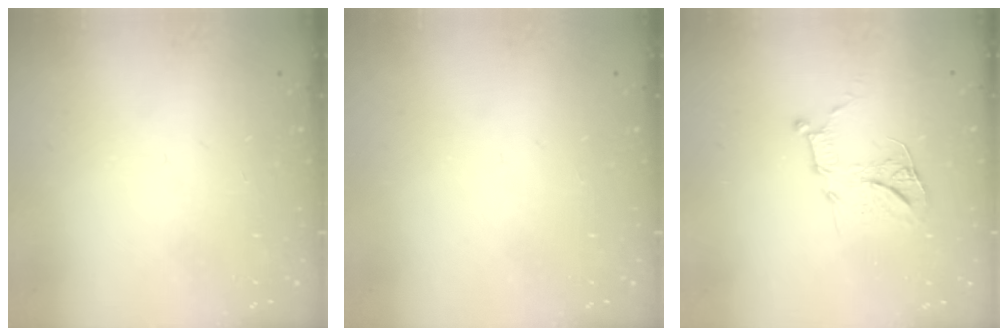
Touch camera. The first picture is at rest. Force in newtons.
{"total": 0.0}
{"total": 12.1, "press": 12.1, "slide": 0.9}